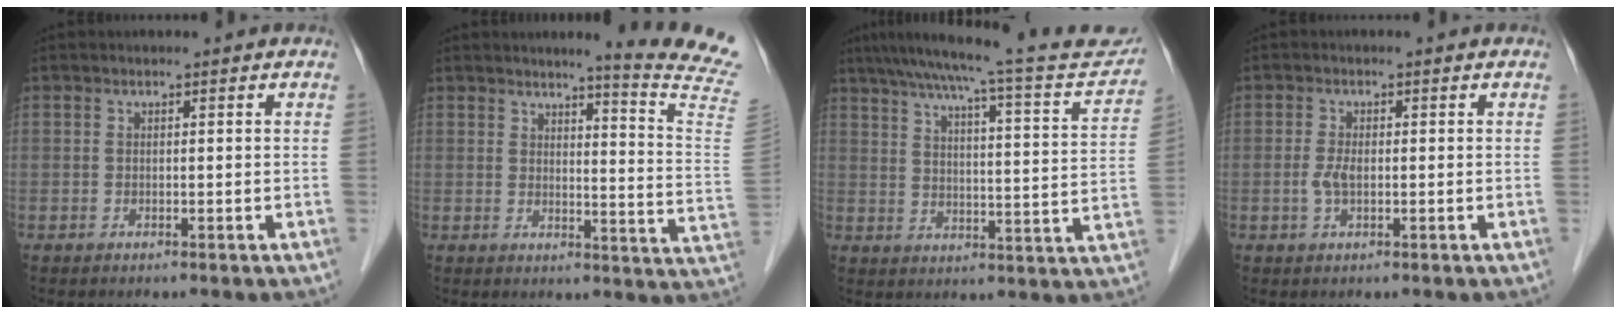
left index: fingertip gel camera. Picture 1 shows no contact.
{"total": 13.6, "force": [12.2, -2.3, 5.4], "torque": [-0.073, -0.104, 0.125]}
{"total": 22.5, "force": [20.0, 1.6, 10.3], "torque": [-0.153, -0.017, 0.250]}
{"total": 2.1, "force": [-0.3, 0.8, 2.0], "torque": [-0.049, -0.001, -0.005]}